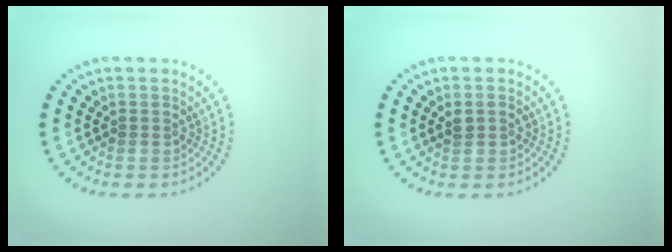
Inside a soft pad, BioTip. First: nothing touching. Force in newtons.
{"total": 1.2, "press": 1.2, "slide": 0.1}